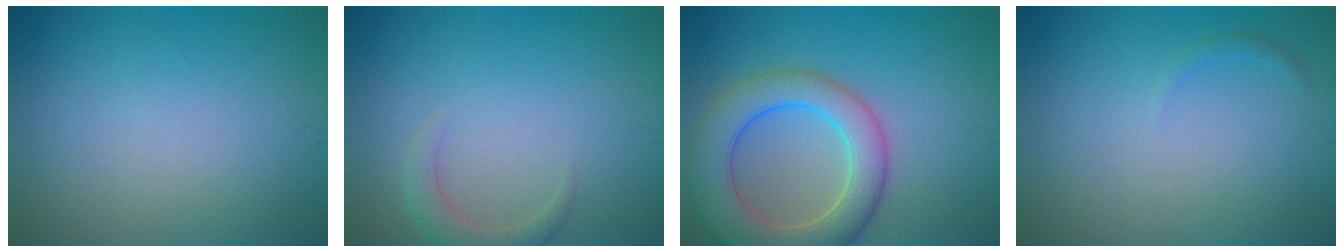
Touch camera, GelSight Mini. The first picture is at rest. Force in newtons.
{"total": 2.1, "press": 2.1, "slide": 0.3}
{"total": 7.8, "press": 7.8, "slide": 0.5}
{"total": 0.6, "press": 0.6, "slide": 0.0}